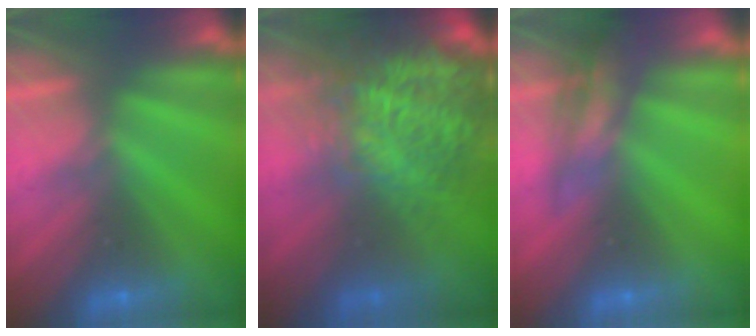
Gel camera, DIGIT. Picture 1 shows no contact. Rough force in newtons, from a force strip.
{"total": 7.4}
{"total": 2.5}